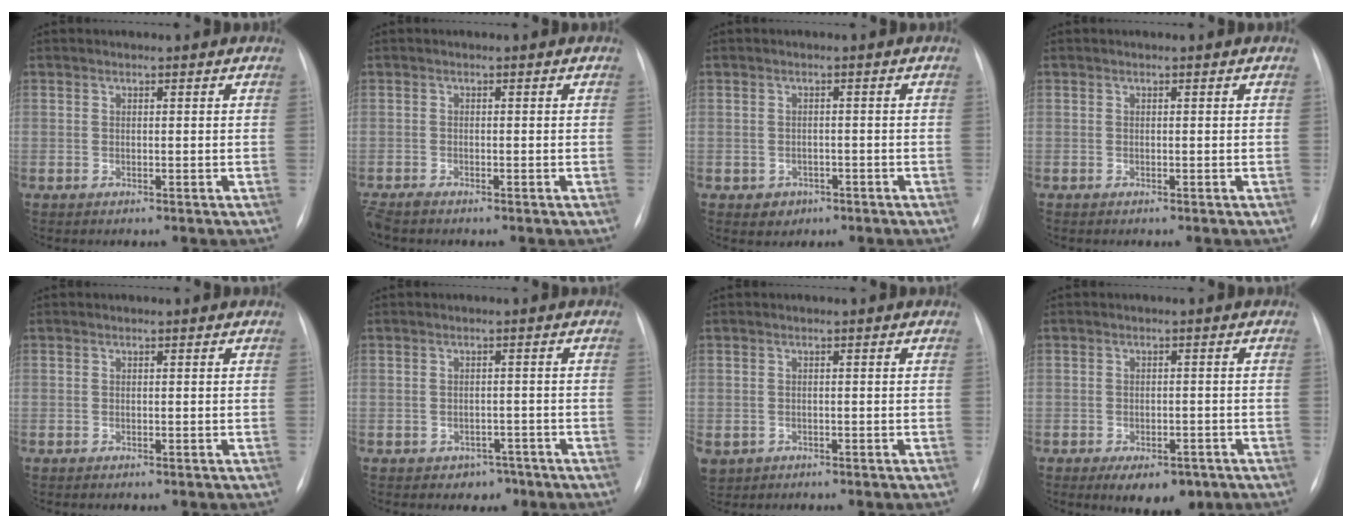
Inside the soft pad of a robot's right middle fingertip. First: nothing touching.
{"total": 2.1, "force": [-1.8, 0.3, 0.9], "torque": [-0.022, -0.008, -0.033]}
{"total": 2.4, "force": [-1.2, 2.0, 0.4], "torque": [-0.003, 0.007, -0.010]}
{"total": 0.0}
{"total": 0.0}
{"total": 2.7, "force": [-1.7, 2.1, 0.5], "torque": [-0.002, 0.012, -0.015]}
{"total": 3.8, "force": [-1.9, 3.2, 1.0], "torque": [-0.025, 0.001, -0.024]}
{"total": 7.0, "force": [-4.5, 3.6, 4.0], "torque": [-0.046, 0.002, -0.057]}